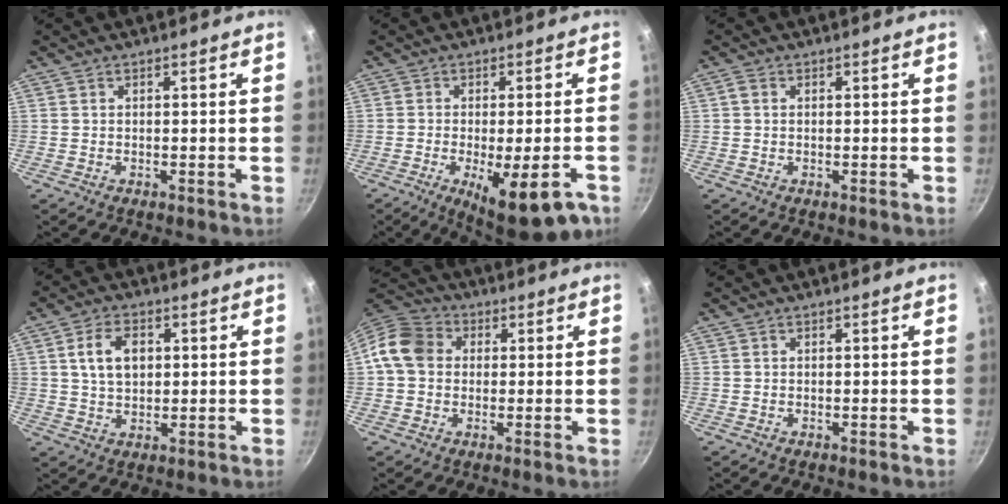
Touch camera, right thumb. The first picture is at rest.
{"total": 13.4, "force": [-6.2, 3.9, 11.2], "torque": [-0.137, -0.001, -0.080]}
{"total": 1.1, "force": [0.2, 0.7, 0.8], "torque": [-0.015, 0.003, 0.002]}
{"total": 7.6, "force": [1.7, 5.0, 5.6], "torque": [-0.084, 0.003, 0.029]}
{"total": 9.1, "force": [0.8, 7.7, 4.8], "torque": [-0.061, 0.020, -0.005]}
{"total": 0.0}